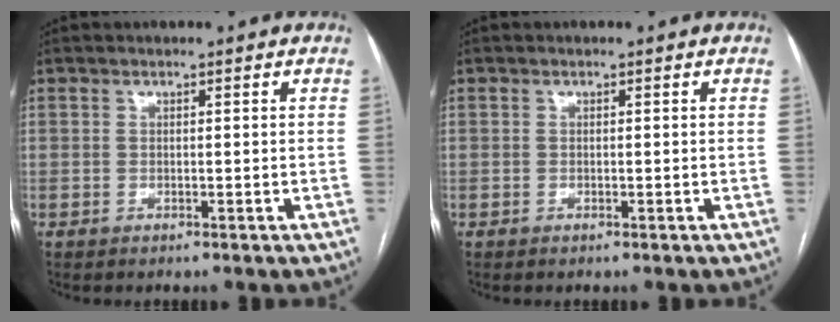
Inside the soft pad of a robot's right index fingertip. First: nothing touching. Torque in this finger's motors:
{"motor_torque": [0.00, 0.00, 0.04, 0.01]}